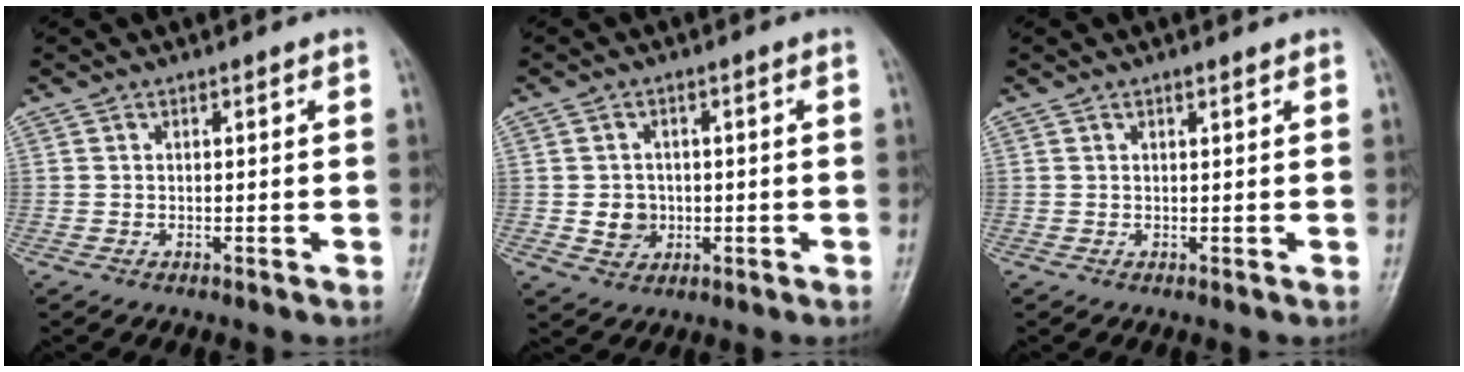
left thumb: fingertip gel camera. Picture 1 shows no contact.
{"total": 4.1, "force": [-0.1, 3.8, 1.7], "torque": [-0.007, 0.002, 0.006]}
{"total": 0.8, "force": [0.7, 0.2, 0.4], "torque": [-0.008, -0.005, 0.013]}